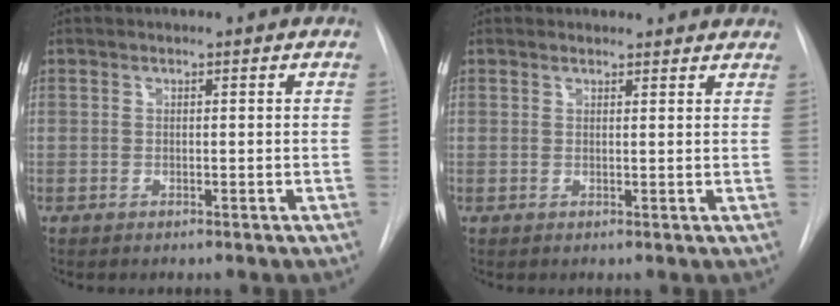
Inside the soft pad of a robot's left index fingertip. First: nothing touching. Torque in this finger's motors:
{"motor_torque": [0.90, -1.23, -0.07, 0.00]}